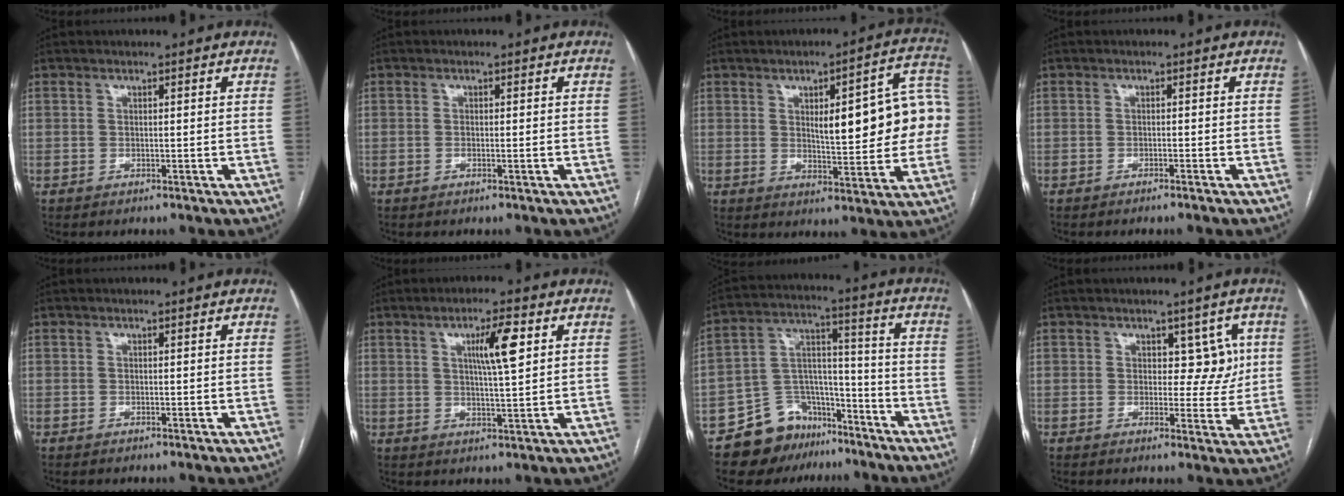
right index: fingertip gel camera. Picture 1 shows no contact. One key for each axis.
{"total": 1.0, "fx": -0.2, "fy": 0.2, "fz": 1.0, "tx": -0.017, "ty": 0.000, "tz": -0.003}
{"total": 15.6, "fx": 1.7, "fy": 4.0, "fz": 15.0, "tx": -0.186, "ty": 0.032, "tz": 0.027}
{"total": 1.4, "fx": -1.2, "fy": -0.2, "fz": 0.7, "tx": -0.014, "ty": 0.001, "tz": -0.016}
{"total": 0.0}
{"total": 6.6, "fx": 2.3, "fy": 0.4, "fz": 6.2, "tx": -0.106, "ty": 0.003, "tz": 0.039}
{"total": 11.8, "fx": -9.0, "fy": 7.3, "fz": 2.4, "tx": -0.043, "ty": 0.066, "tz": -0.148}
{"total": 4.9, "fx": 1.4, "fy": 3.0, "fz": 3.6, "tx": -0.031, "ty": 0.007, "tz": 0.021}